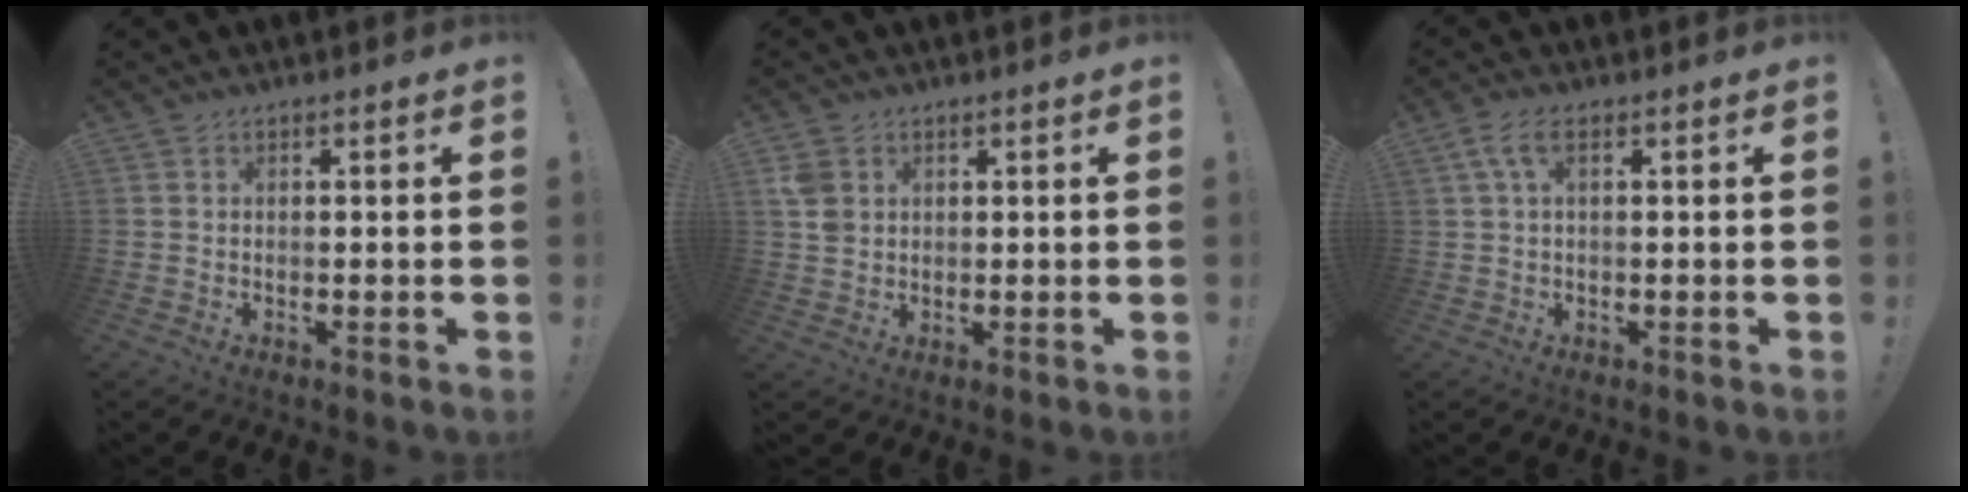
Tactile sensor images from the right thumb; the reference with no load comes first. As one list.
[{"total": 4.8, "force": [1.7, 3.9, 2.2], "torque": [-0.041, 0.001, 0.034]}, {"total": 4.3, "force": [1.6, 1.6, 3.7], "torque": [-0.076, 0.008, 0.030]}]